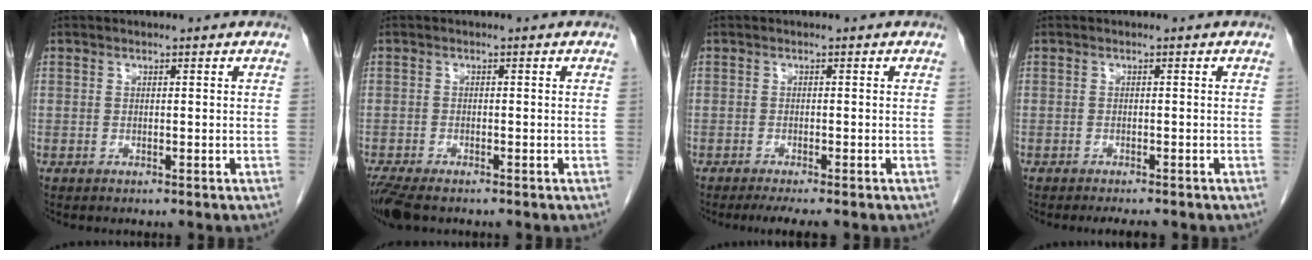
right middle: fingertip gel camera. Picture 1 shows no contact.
{"total": 5.3, "force": [-4.1, 1.5, 2.9], "torque": [-0.058, -0.014, -0.071]}
{"total": 4.1, "force": [-3.4, 0.1, 2.4], "torque": [-0.031, -0.009, -0.049]}
{"total": 2.6, "force": [-2.3, 0.4, 1.1], "torque": [-0.014, -0.006, -0.028]}